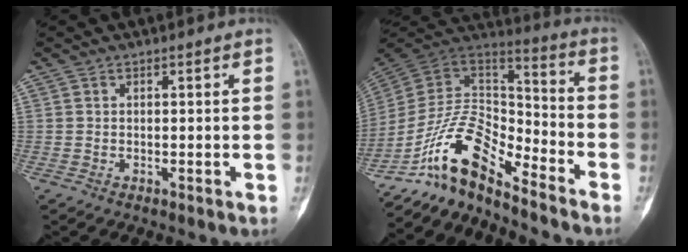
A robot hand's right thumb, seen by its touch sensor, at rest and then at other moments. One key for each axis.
{"total": 14.6, "fx": -11.4, "fy": 4.9, "fz": 7.8, "tx": -0.129, "ty": 0.103, "tz": -0.217}